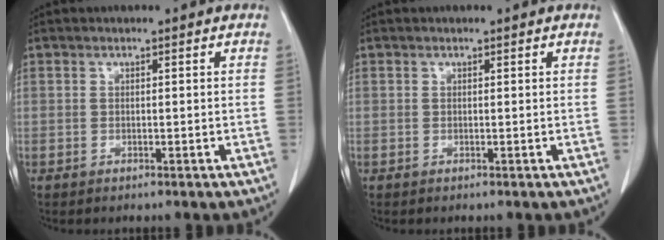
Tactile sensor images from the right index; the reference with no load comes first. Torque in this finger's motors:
{"motor_torque": [-0.18, 0.15, -0.02, -0.01]}